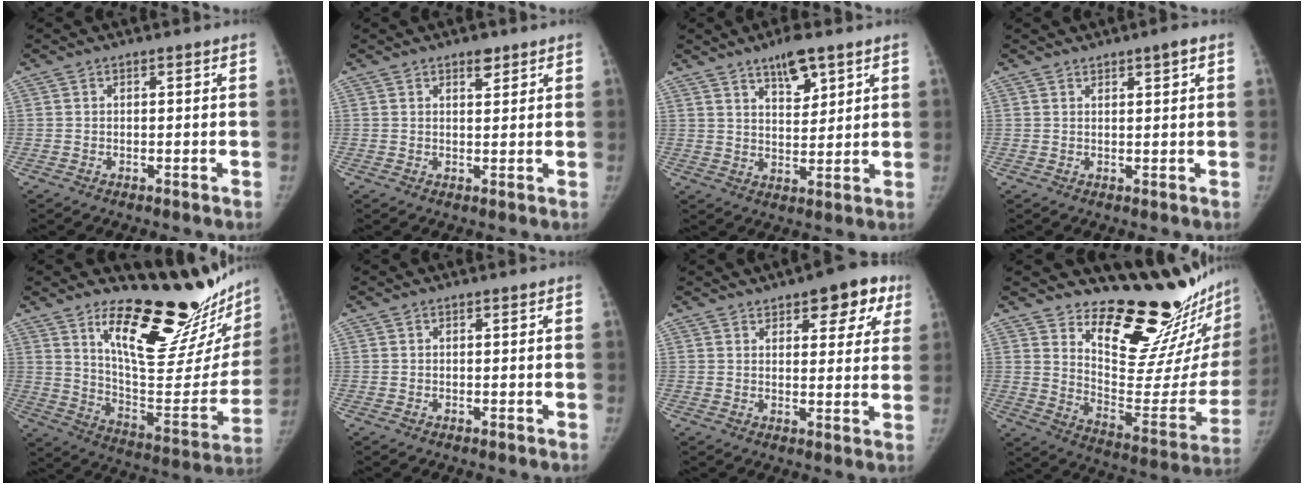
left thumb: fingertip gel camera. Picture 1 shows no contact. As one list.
[{"total": 2.5, "force": [1.8, 1.1, 1.4], "torque": [-0.012, -0.011, 0.028]}, {"total": 7.3, "force": [4.9, 2.5, 4.8], "torque": [-0.062, -0.031, 0.081]}, {"total": 2.3, "force": [1.5, 0.5, 1.7], "torque": [-0.022, -0.008, 0.021]}, {"total": 26.0, "force": [19.6, 7.3, 15.5], "torque": [-0.176, -0.153, 0.295]}, {"total": 0.0}, {"total": 10.2, "force": [5.8, 4.7, 7.0], "torque": [-0.043, -0.016, 0.069]}, {"total": 23.6, "force": [19.5, 6.9, 11.3], "torque": [-0.110, -0.188, 0.281]}]